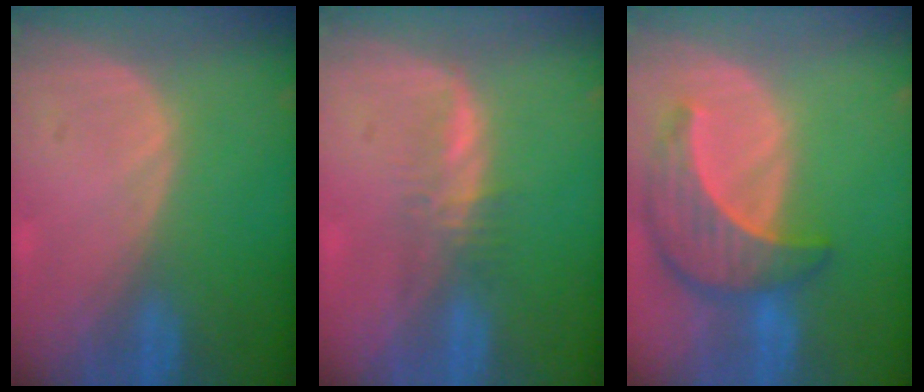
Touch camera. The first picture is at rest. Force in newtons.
{"total": 2.8, "press": 2.7, "slide": 0.5}
{"total": 8.7, "press": 7.9, "slide": 3.7}